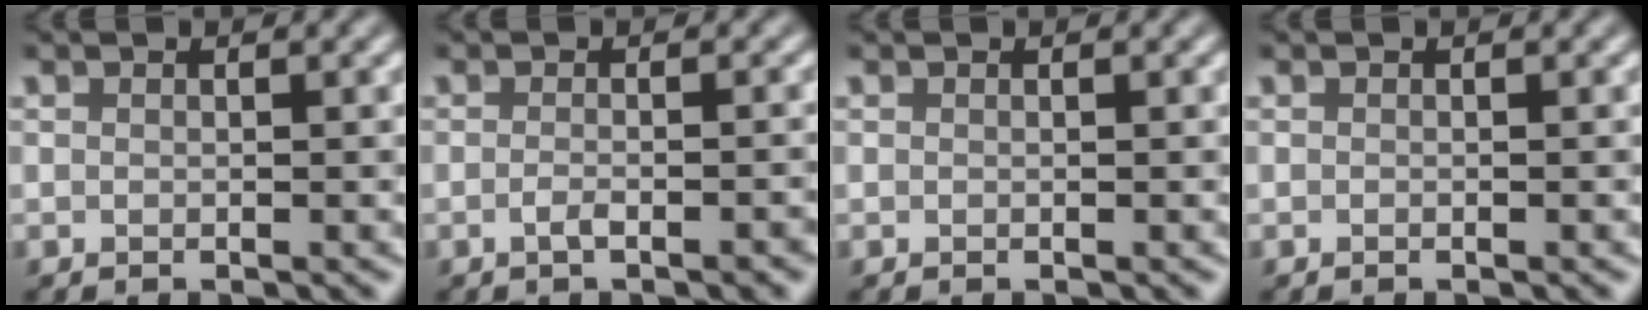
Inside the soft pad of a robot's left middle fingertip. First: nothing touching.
{"total": 2.2, "force": [-1.1, 0.7, 1.8], "torque": [-0.025, 0.003, -0.022]}
{"total": 0.0}
{"total": 0.0}